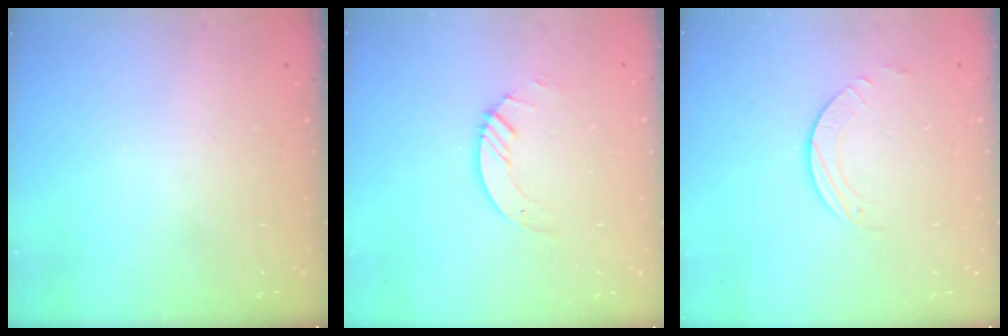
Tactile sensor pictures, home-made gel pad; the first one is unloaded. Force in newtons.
{"total": 3.2, "press": 3.2, "slide": 0.2}
{"total": 2.3, "press": 2.3, "slide": 0.2}